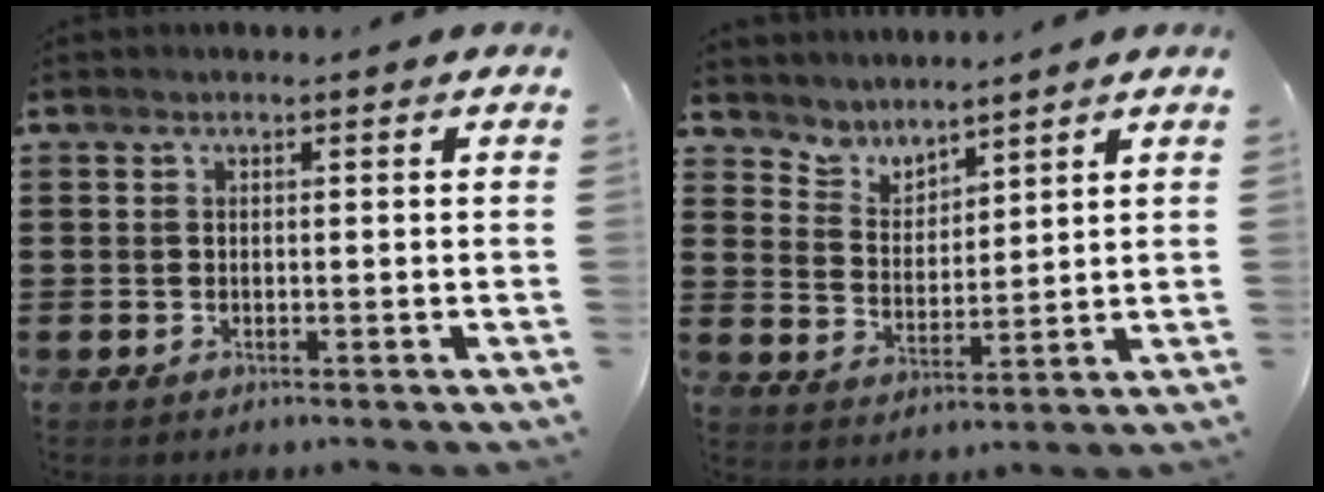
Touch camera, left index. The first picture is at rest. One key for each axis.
{"total": 4.1, "fx": 3.9, "fy": 1.0, "fz": -0.4, "tx": -0.014, "ty": -0.019, "tz": 0.071}